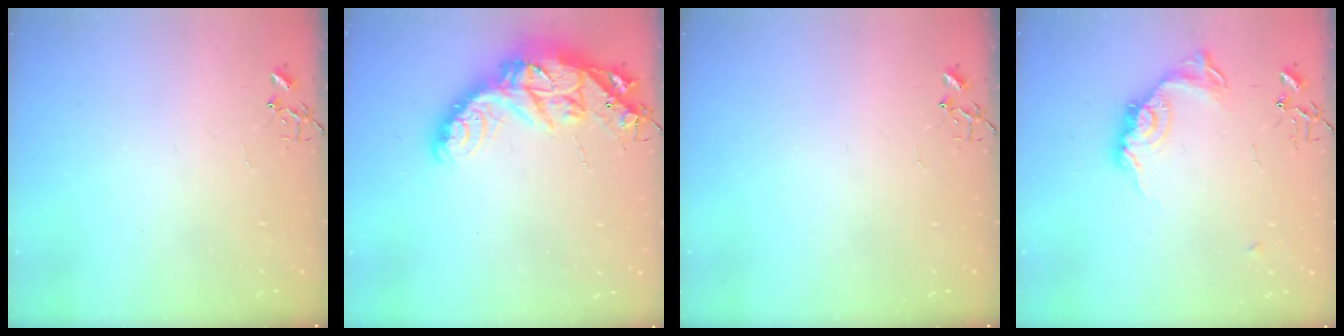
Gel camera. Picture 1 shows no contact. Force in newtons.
{"total": 19.5, "press": 19.4, "slide": 1.3}
{"total": 0.0}
{"total": 14.2, "press": 14.2, "slide": 0.6}